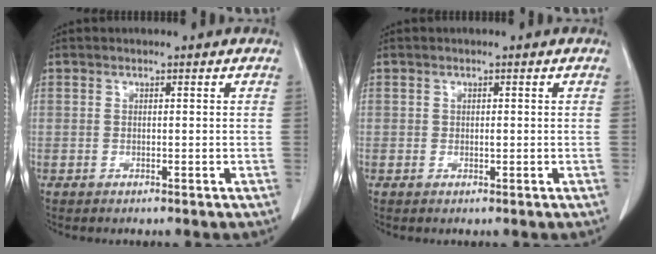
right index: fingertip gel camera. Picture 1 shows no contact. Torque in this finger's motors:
{"motor_torque": [-0.02, 0.04, -0.03, 0.01]}